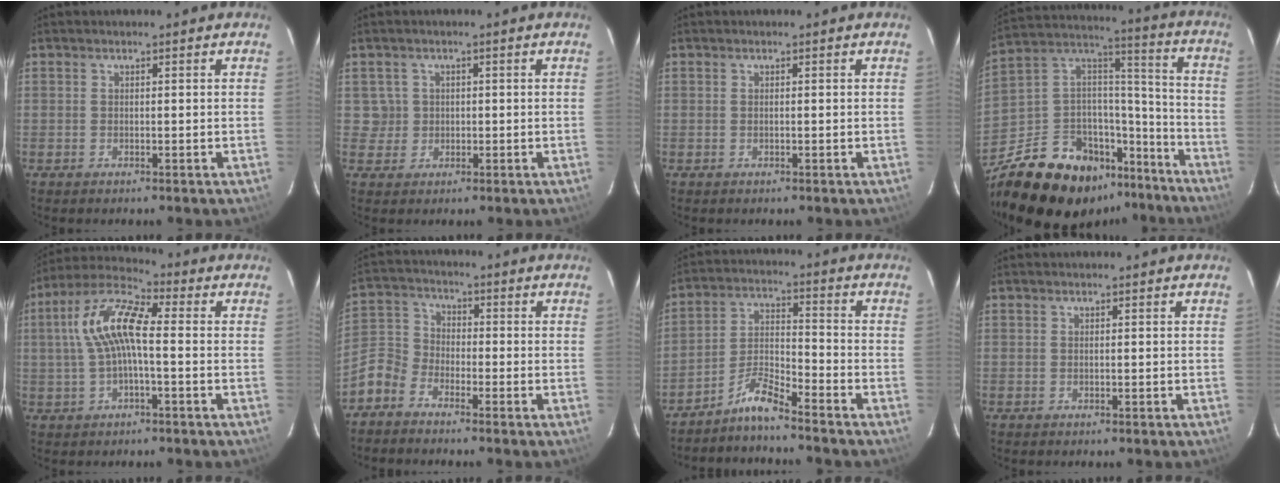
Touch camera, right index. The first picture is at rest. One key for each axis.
{"total": 3.2, "fx": 0.3, "fy": 3.2, "fz": 0.1, "tx": 0.012, "ty": 0.017, "tz": 0.010}
{"total": 0.0}
{"total": 27.7, "fx": -19.0, "fy": 14.7, "fz": 13.7, "tx": -0.260, "ty": 0.060, "tz": -0.274}
{"total": 11.6, "fx": 0.2, "fy": 4.2, "fz": 10.8, "tx": -0.220, "ty": 0.024, "tz": 0.001}
{"total": 7.7, "fx": -5.1, "fy": 4.8, "fz": 3.0, "tx": -0.073, "ty": 0.023, "tz": -0.116}
{"total": 6.4, "fx": -5.7, "fy": 0.1, "fz": 2.8, "tx": -0.062, "ty": 0.025, "tz": -0.117}
{"total": 0.0}